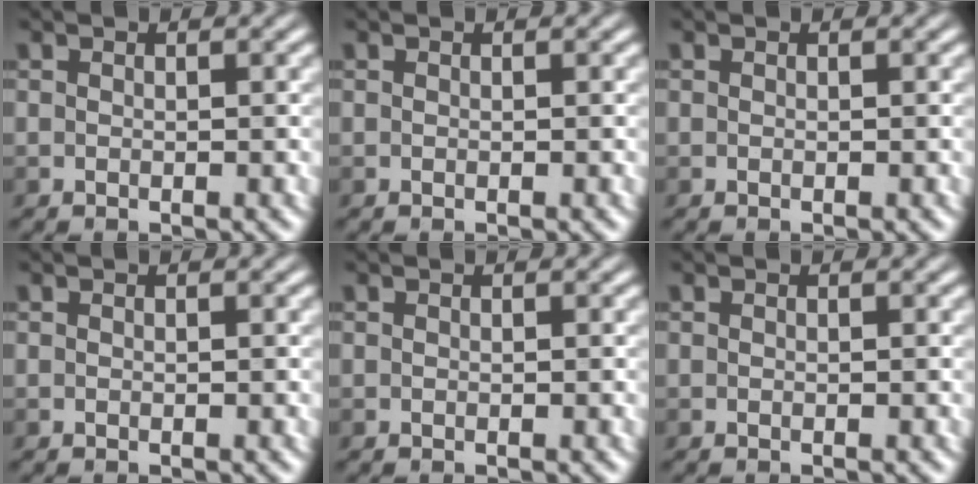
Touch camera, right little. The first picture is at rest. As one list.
[{"total": 0.0}, {"total": 0.0}, {"total": 0.0}, {"total": 0.0}, {"total": 0.0}]